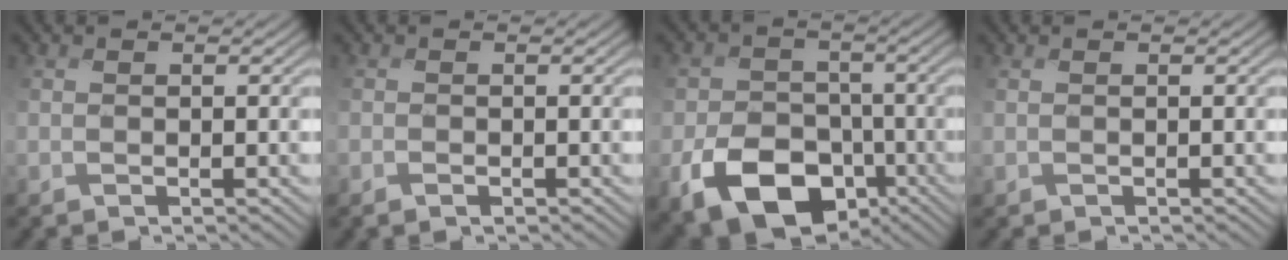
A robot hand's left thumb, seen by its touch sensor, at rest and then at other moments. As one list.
[{"total": 0.7, "force": [-0.6, 0.3, 0.3], "torque": [-0.005, -0.002, -0.013]}, {"total": 11.8, "force": [-5.3, 8.1, 6.7], "torque": [-0.129, -0.028, -0.098]}, {"total": 0.0}]